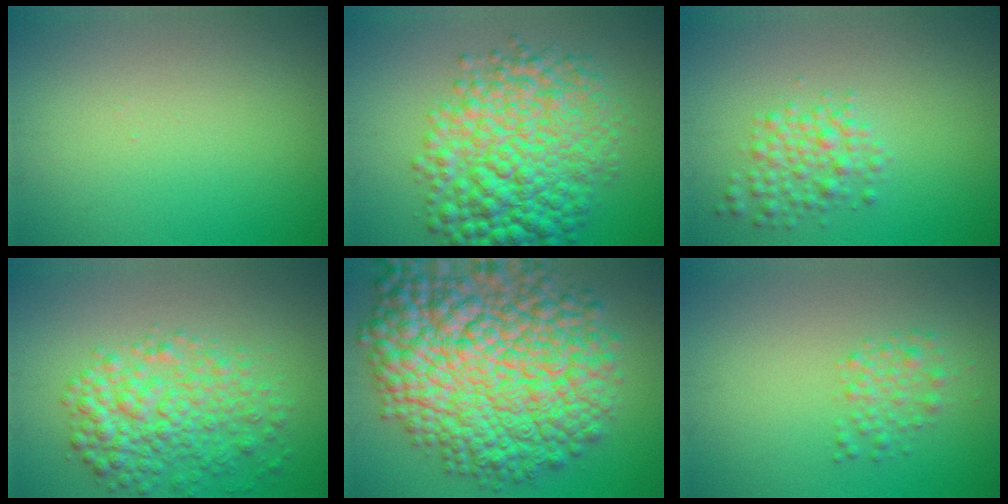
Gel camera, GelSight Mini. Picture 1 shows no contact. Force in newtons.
{"total": 10.5, "press": 10.5, "slide": 0.1}
{"total": 3.0, "press": 3.0, "slide": 0.1}
{"total": 5.8, "press": 5.8, "slide": 0.2}
{"total": 17.0, "press": 17.0, "slide": 0.3}
{"total": 1.9, "press": 1.9, "slide": 0.0}